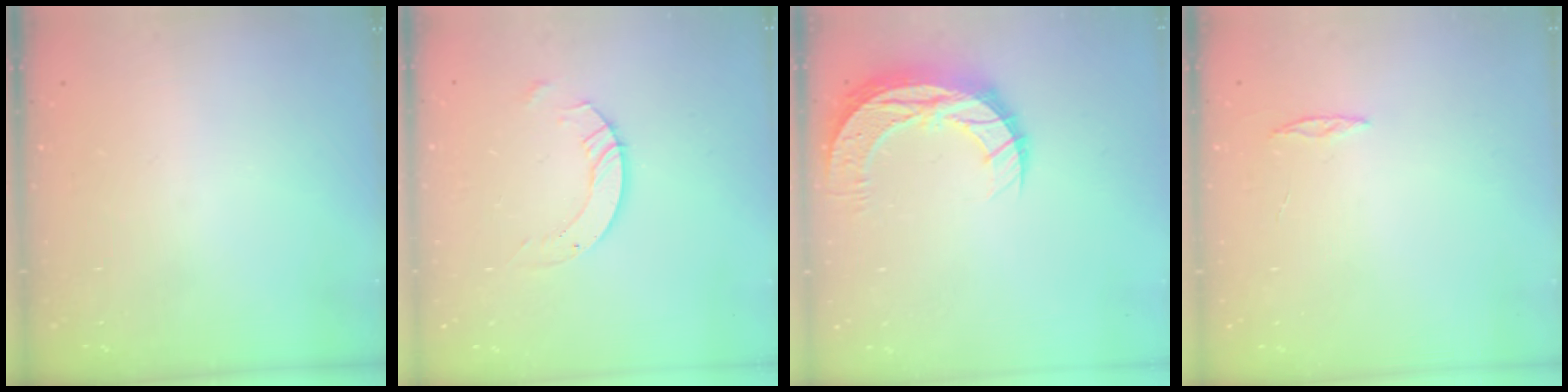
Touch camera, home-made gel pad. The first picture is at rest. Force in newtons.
{"total": 5.0, "press": 5.0, "slide": 0.3}
{"total": 11.0, "press": 11.0, "slide": 0.8}
{"total": 2.0, "press": 2.0, "slide": 0.2}